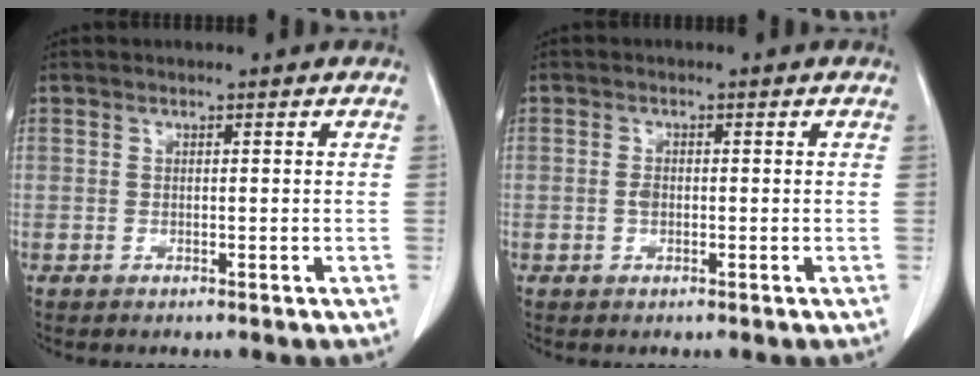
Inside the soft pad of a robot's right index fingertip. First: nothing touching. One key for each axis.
{"total": 1.2, "fx": -0.2, "fy": 0.7, "fz": 0.9, "tx": -0.021, "ty": 0.001, "tz": -0.003}